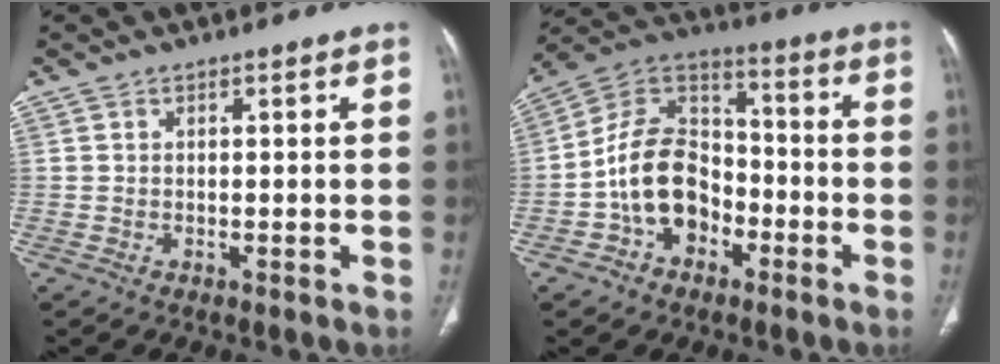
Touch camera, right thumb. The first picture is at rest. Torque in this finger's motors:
{"motor_torque": [1.11, 0.78, 1.52, -0.44, 0.24]}